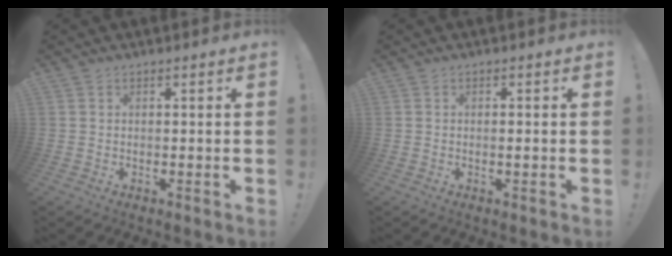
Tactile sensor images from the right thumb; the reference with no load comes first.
{"total": 1.1, "force": [-0.3, 0.1, 1.0], "torque": [-0.010, -0.003, -0.008]}